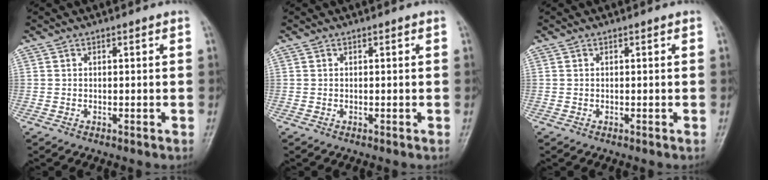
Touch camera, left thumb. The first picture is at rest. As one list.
[{"total": 0.0}, {"total": 0.0}]